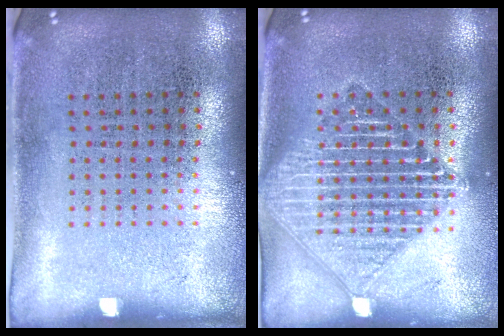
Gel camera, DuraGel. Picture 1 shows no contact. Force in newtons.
{"total": 2.3, "press": 2.3, "slide": 0.4}